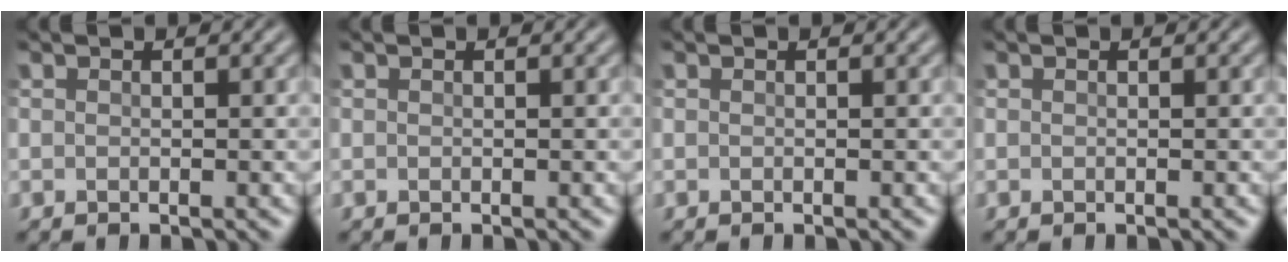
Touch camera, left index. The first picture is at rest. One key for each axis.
{"total": 0.0}
{"total": 0.0}
{"total": 0.0}